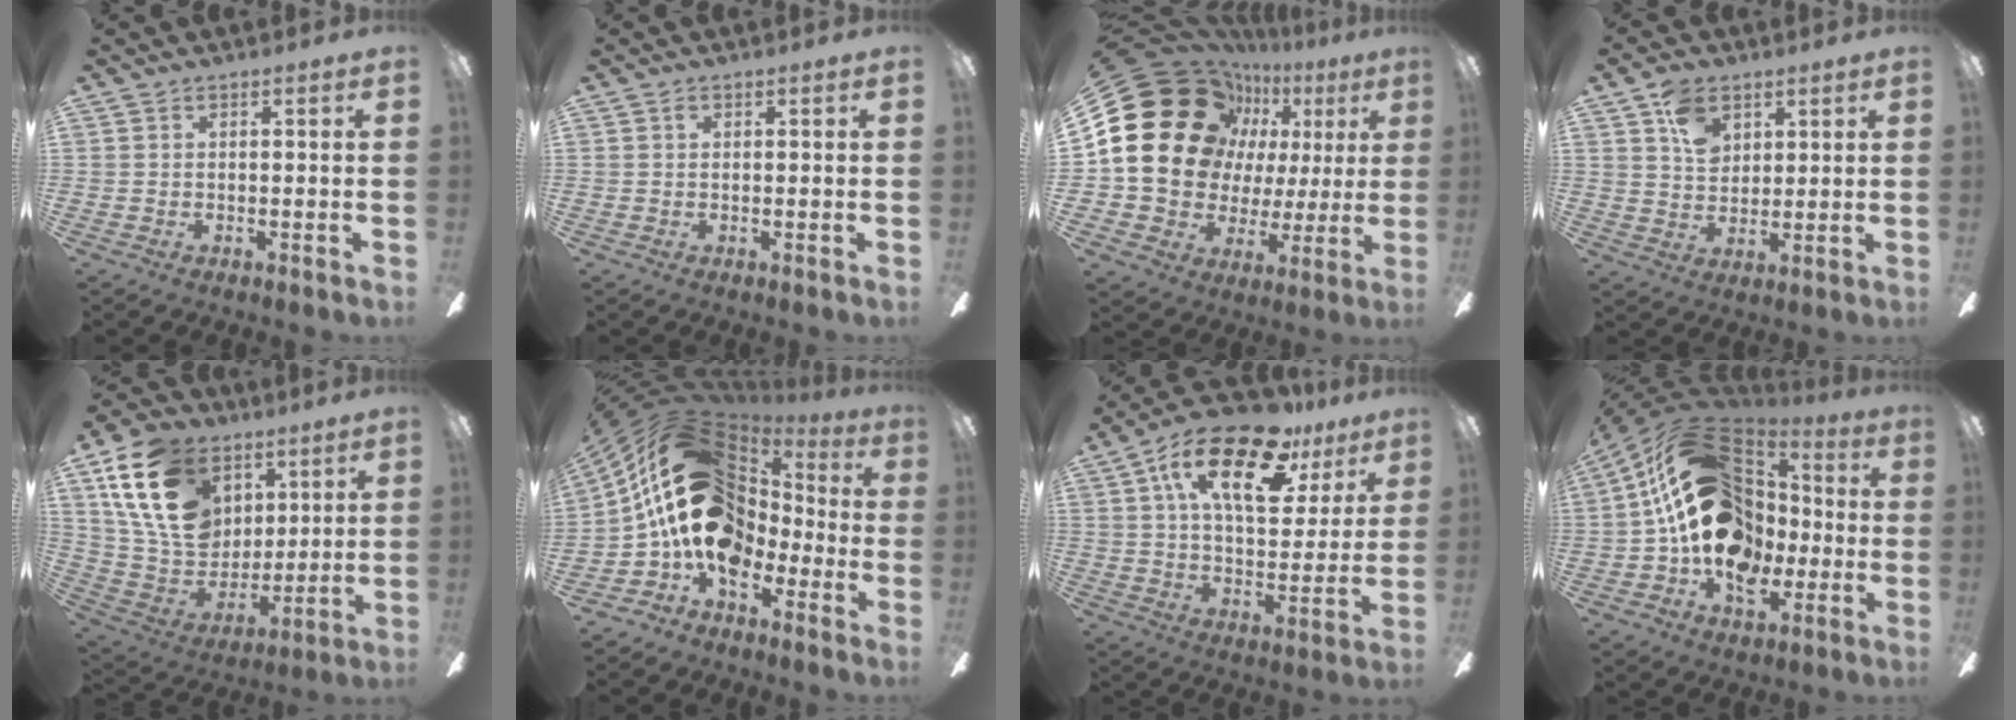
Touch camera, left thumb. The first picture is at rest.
{"total": 0.7, "force": [0.2, 0.5, 0.5], "torque": [-0.009, 0.005, 0.002]}
{"total": 24.7, "force": [7.6, 20.0, 12.4], "torque": [-0.232, -0.032, 0.171]}
{"total": 8.4, "force": [4.3, 6.0, 4.2], "torque": [-0.066, -0.001, 0.078]}
{"total": 22.2, "force": [9.7, 16.1, 11.8], "torque": [-0.241, -0.025, 0.184]}
{"total": 20.8, "force": [2.0, 14.8, 14.4], "torque": [-0.297, -0.012, 0.039]}
{"total": 21.4, "force": [11.2, 9.8, 15.4], "torque": [-0.255, -0.036, 0.187]}
{"total": 24.8, "force": [1.5, 18.2, 16.8], "torque": [-0.318, 0.010, 0.032]}